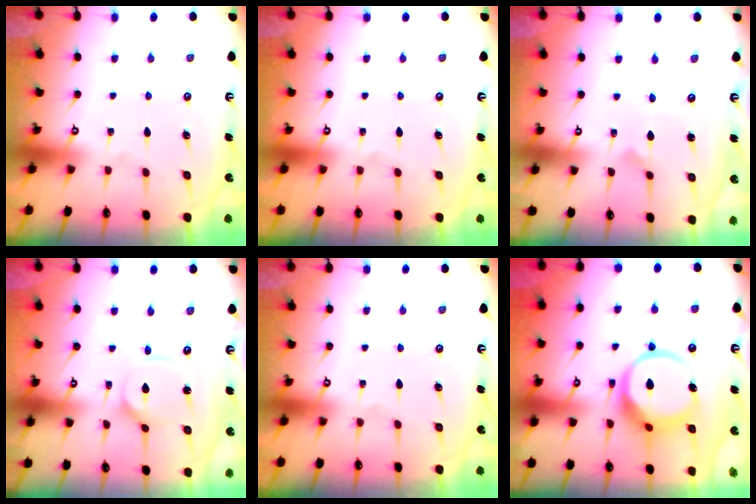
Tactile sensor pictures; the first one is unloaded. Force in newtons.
{"total": 0.0}
{"total": 1.7, "press": 1.7, "slide": 0.2}
{"total": 3.8, "press": 3.8, "slide": 0.5}
{"total": 0.0}
{"total": 12.7, "press": 12.6, "slide": 1.5}